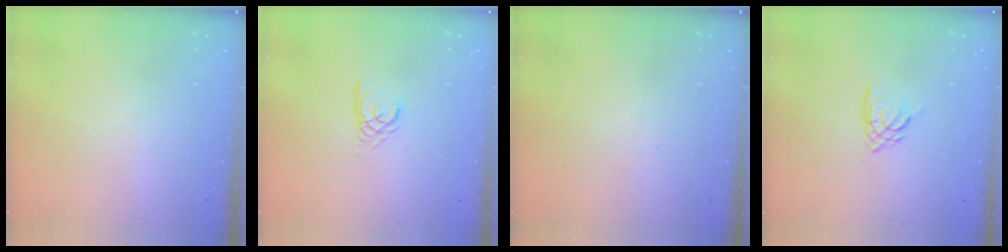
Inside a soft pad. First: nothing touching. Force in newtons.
{"total": 2.3, "press": 2.3, "slide": 0.1}
{"total": 0.0}
{"total": 4.7, "press": 4.7, "slide": 0.4}